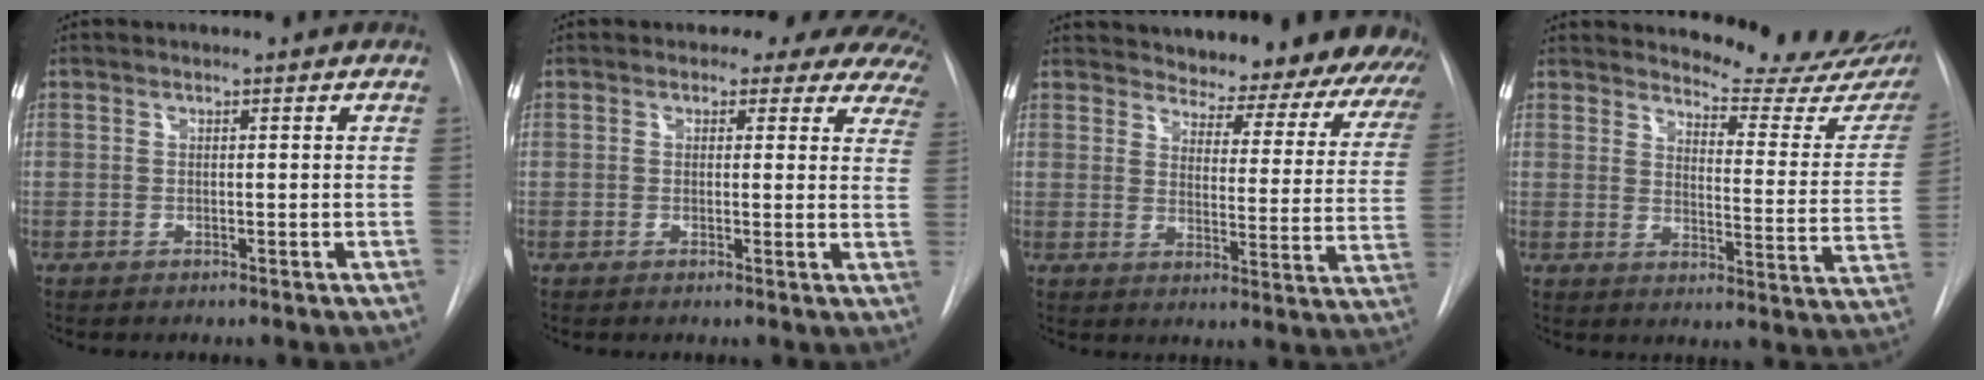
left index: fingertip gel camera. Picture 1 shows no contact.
{"total": 13.1, "force": [11.4, 5.5, 3.6], "torque": [-0.024, -0.015, 0.096]}
{"total": 25.9, "force": [24.1, 6.1, 7.0], "torque": [-0.098, -0.094, 0.274]}
{"total": 17.6, "force": [16.3, 3.0, 5.8], "torque": [-0.060, -0.088, 0.182]}